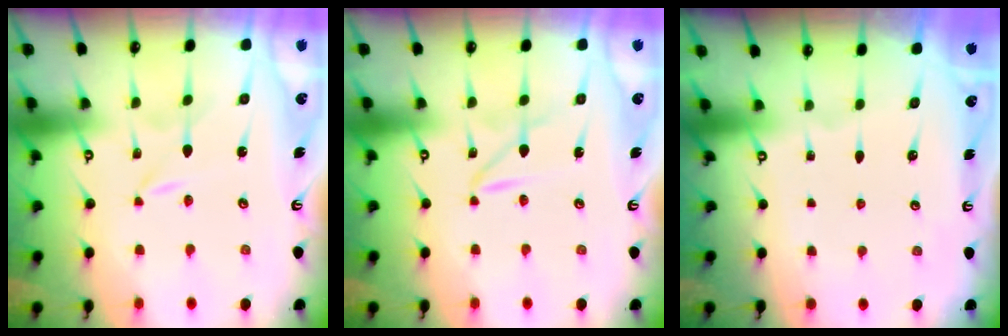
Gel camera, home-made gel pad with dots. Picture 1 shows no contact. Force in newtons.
{"total": 3.1, "press": 3.1, "slide": 0.2}
{"total": 0.0}